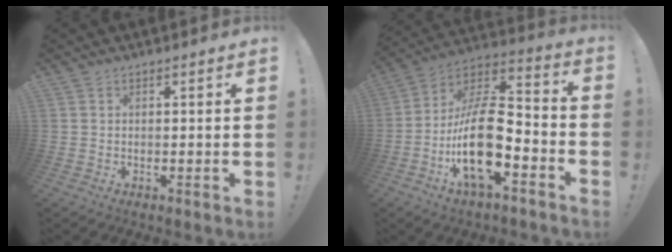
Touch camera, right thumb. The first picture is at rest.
{"total": 20.8, "force": [-6.3, 9.6, 17.4], "torque": [-0.335, 0.033, -0.102]}